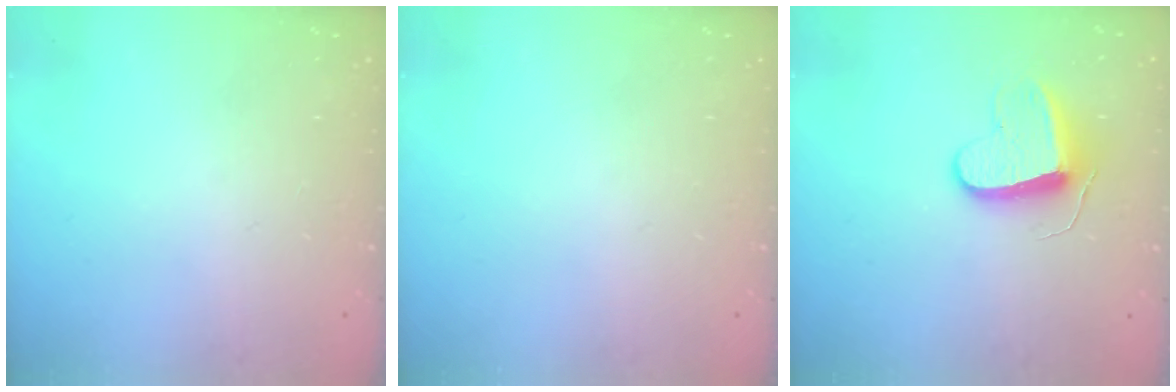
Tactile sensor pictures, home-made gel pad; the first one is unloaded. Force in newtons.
{"total": 0.0}
{"total": 9.6, "press": 9.5, "slide": 0.6}